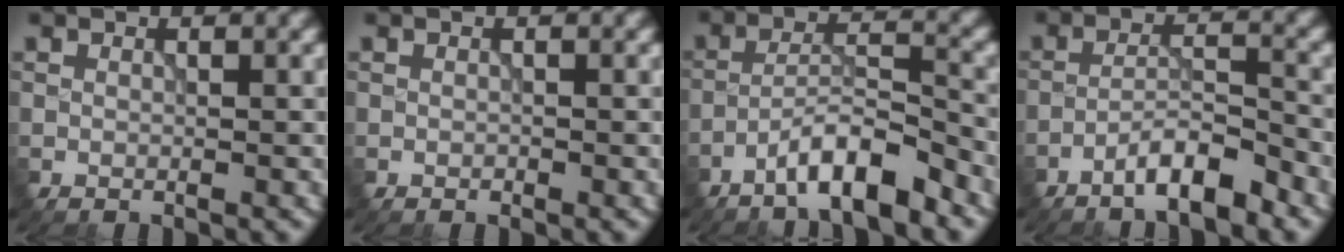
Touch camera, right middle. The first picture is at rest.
{"total": 0.0}
{"total": 5.3, "force": [-3.8, 0.9, 3.6], "torque": [-0.060, 0.012, -0.074]}
{"total": 4.3, "force": [-3.2, 0.7, 2.8], "torque": [-0.046, 0.010, -0.064]}